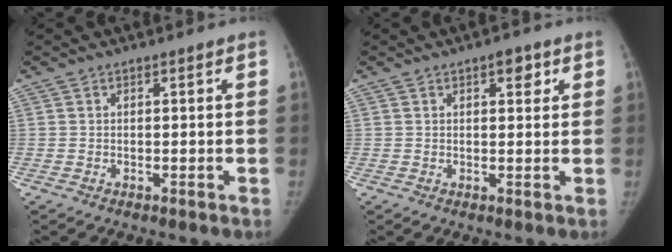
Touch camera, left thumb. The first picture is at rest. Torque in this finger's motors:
{"motor_torque": [0.29, 0.15, 0.60, -0.60, 0.10]}